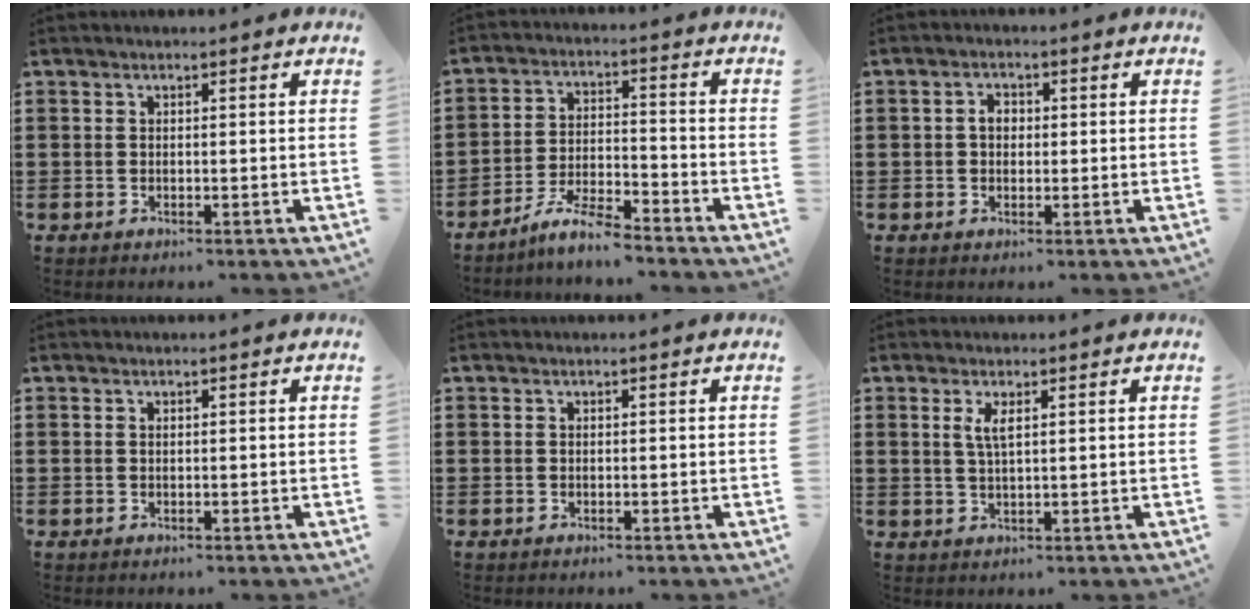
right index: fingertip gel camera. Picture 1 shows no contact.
{"total": 6.2, "force": [-5.6, 0.3, 2.5], "torque": [-0.061, -0.003, -0.111]}
{"total": 2.1, "force": [0.1, 1.5, 1.5], "torque": [-0.031, 0.006, 0.000]}
{"total": 0.0}
{"total": 0.0}
{"total": 2.6, "force": [1.1, 0.7, 2.3], "torque": [-0.049, 0.004, 0.018]}